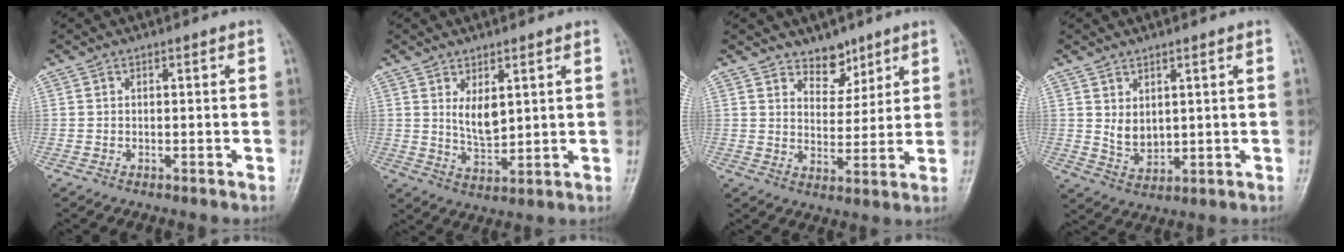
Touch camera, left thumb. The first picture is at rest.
{"total": 5.7, "force": [2.1, 2.8, 4.5], "torque": [-0.067, -0.025, 0.045]}
{"total": 6.0, "force": [4.5, 3.6, 1.8], "torque": [0.005, -0.034, 0.077]}
{"total": 4.9, "force": [1.6, 3.1, 3.3], "torque": [-0.045, -0.021, 0.040]}